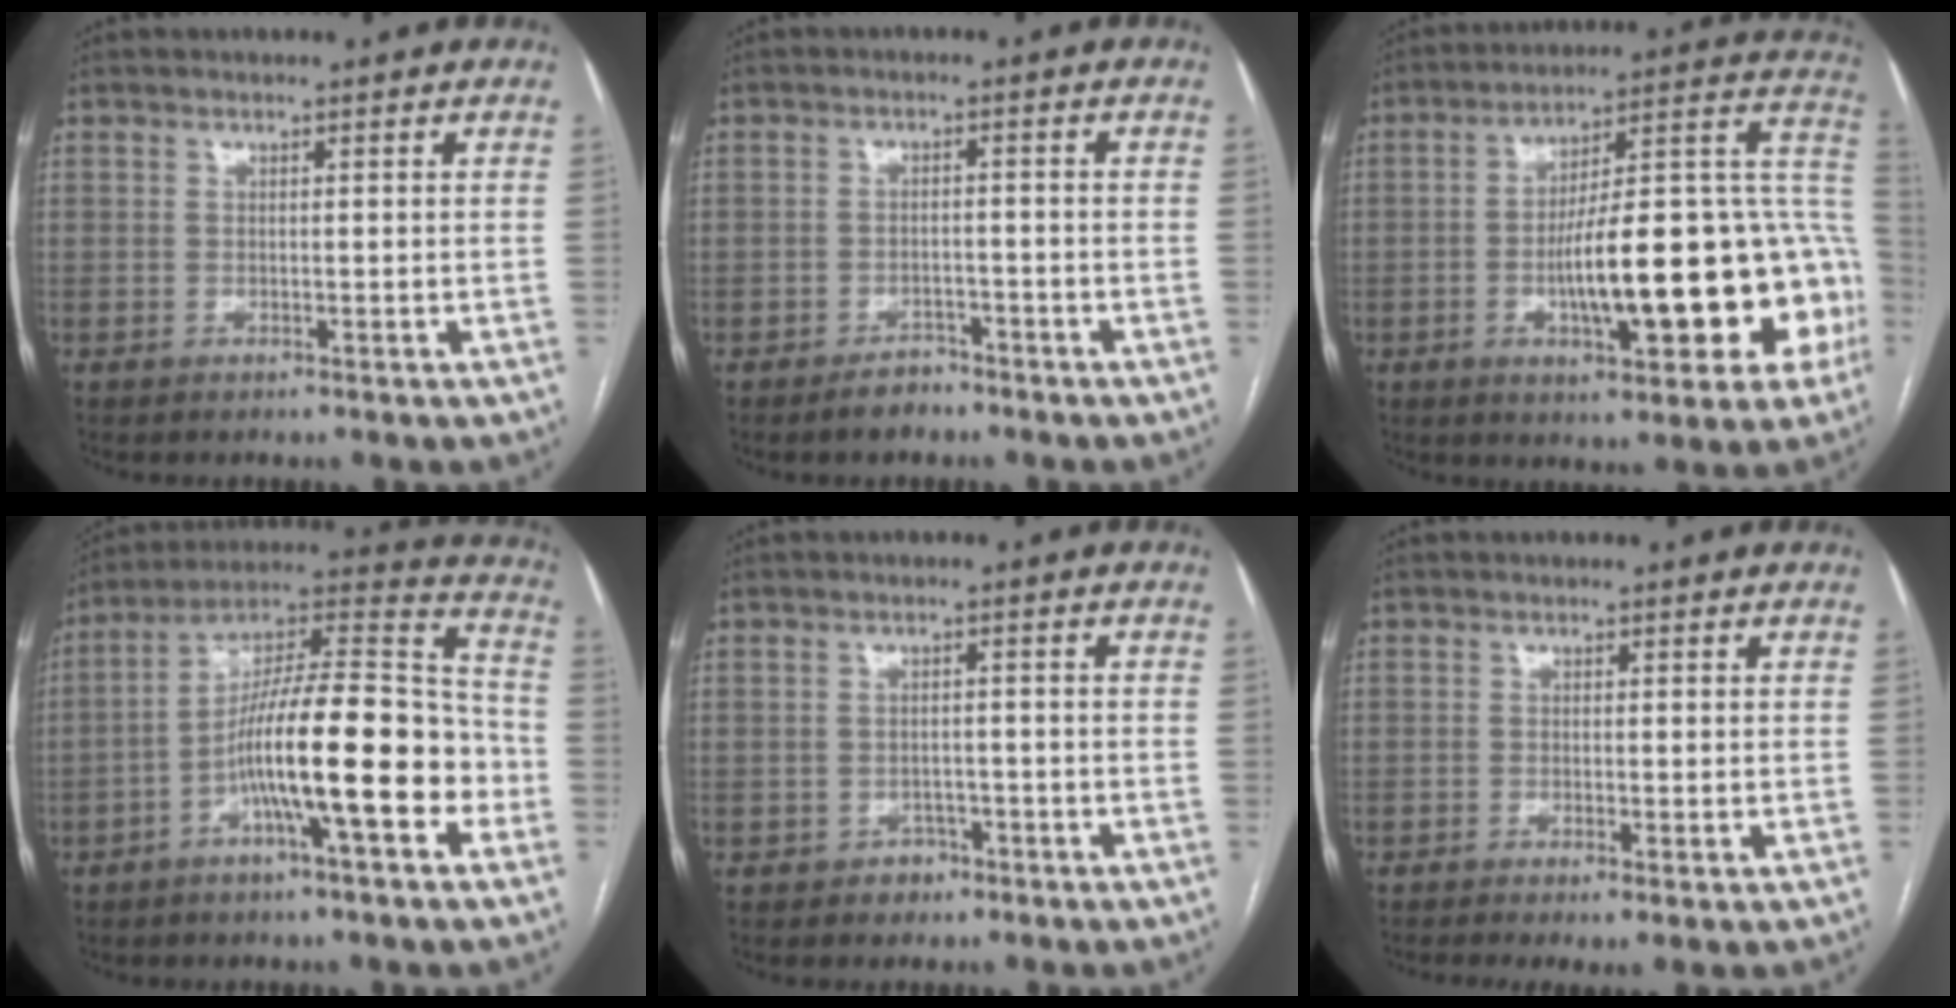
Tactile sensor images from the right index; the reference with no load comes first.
{"total": 3.1, "force": [-2.5, 1.5, 1.0], "torque": [-0.016, 0.004, -0.036]}
{"total": 24.0, "force": [-5.4, 6.1, 22.6], "torque": [-0.261, 0.037, -0.068]}
{"total": 18.5, "force": [-5.8, 2.8, 17.4], "torque": [-0.288, 0.020, -0.098]}
{"total": 2.4, "force": [-1.6, 1.8, 0.4], "torque": [-0.006, 0.008, -0.021]}
{"total": 3.2, "force": [-1.8, 0.5, 2.6], "torque": [-0.044, -0.009, -0.030]}